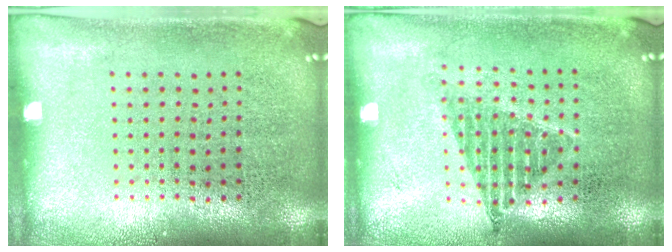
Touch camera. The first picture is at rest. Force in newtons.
{"total": 1.1, "press": 0.9, "slide": 0.6}